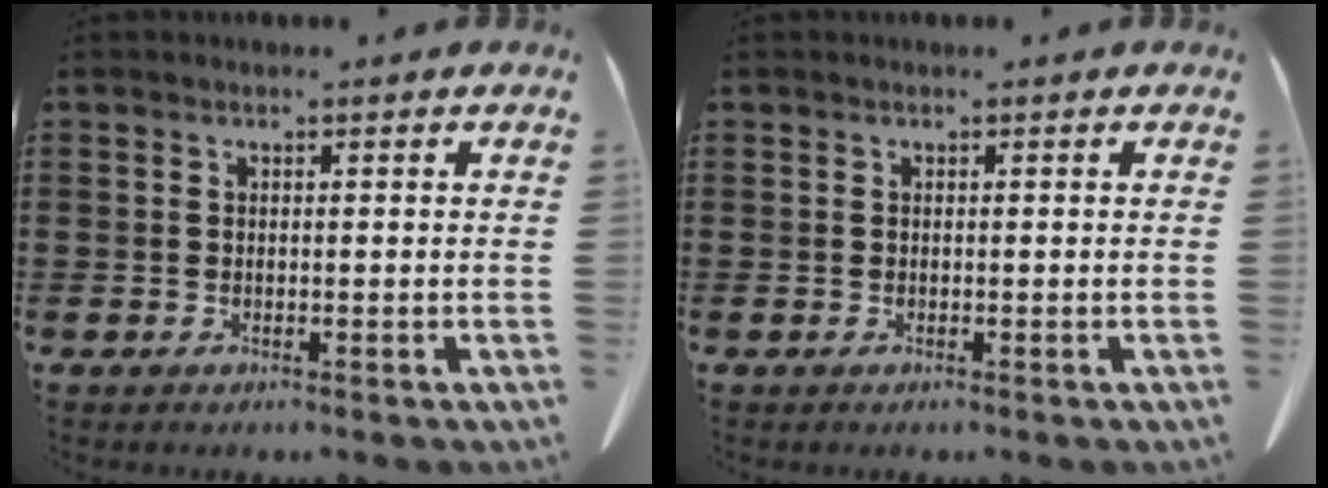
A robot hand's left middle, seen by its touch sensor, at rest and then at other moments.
{"total": 0.0}